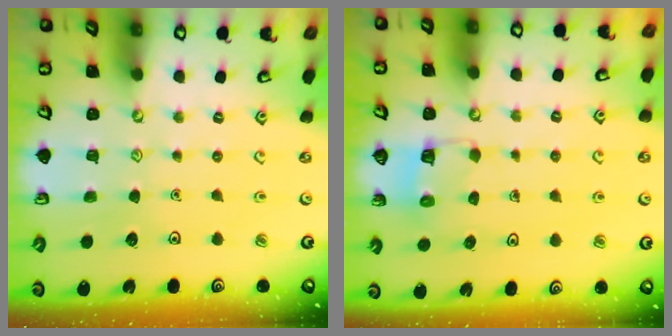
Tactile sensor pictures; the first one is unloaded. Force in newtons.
{"total": 3.6, "press": 3.6, "slide": 0.1}